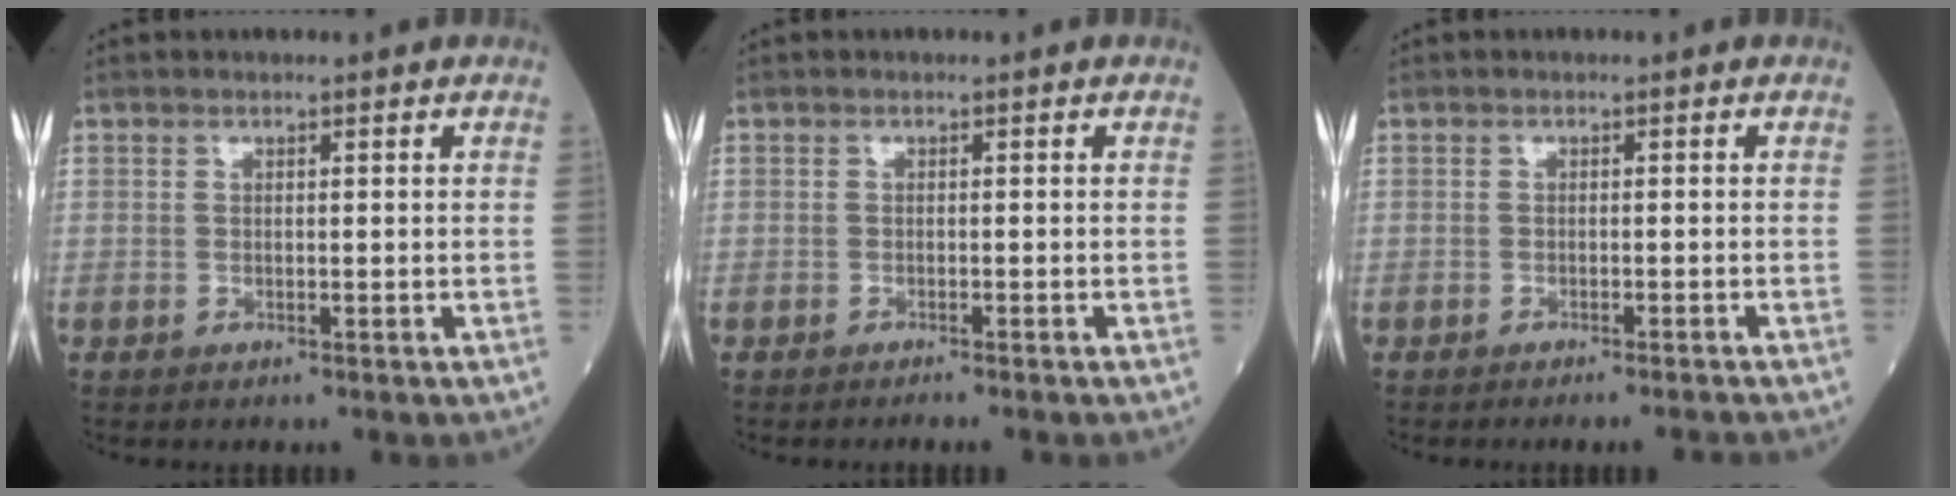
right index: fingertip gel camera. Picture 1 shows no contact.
{"total": 2.0, "force": [-1.8, -0.3, 0.9], "torque": [-0.010, 0.002, -0.022]}
{"total": 3.7, "force": [-3.5, -0.6, 1.1], "torque": [-0.007, -0.006, -0.046]}